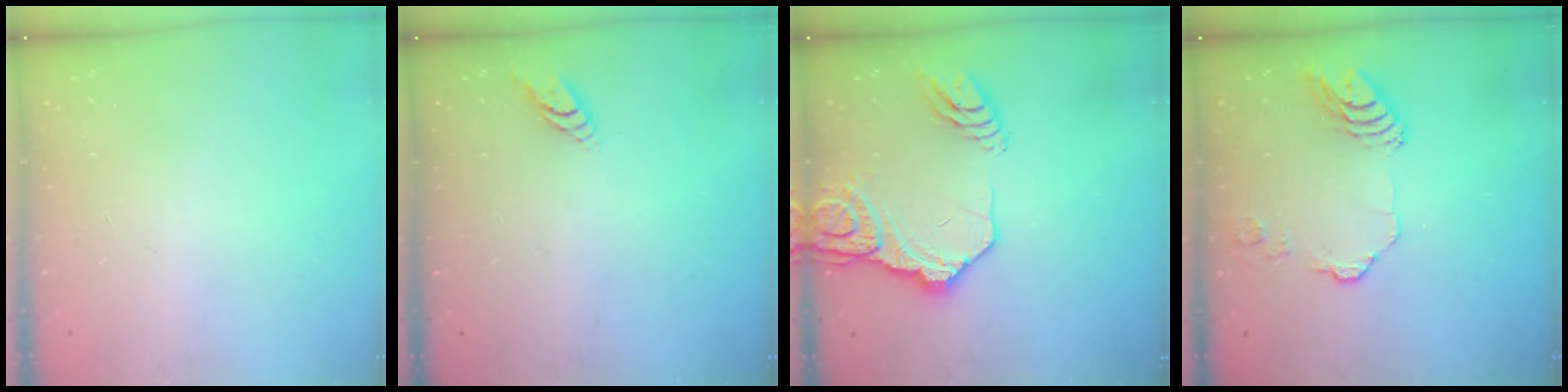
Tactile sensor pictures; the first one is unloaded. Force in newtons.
{"total": 4.9, "press": 4.8, "slide": 0.6}
{"total": 16.9, "press": 16.8, "slide": 1.7}
{"total": 9.1, "press": 9.0, "slide": 0.5}